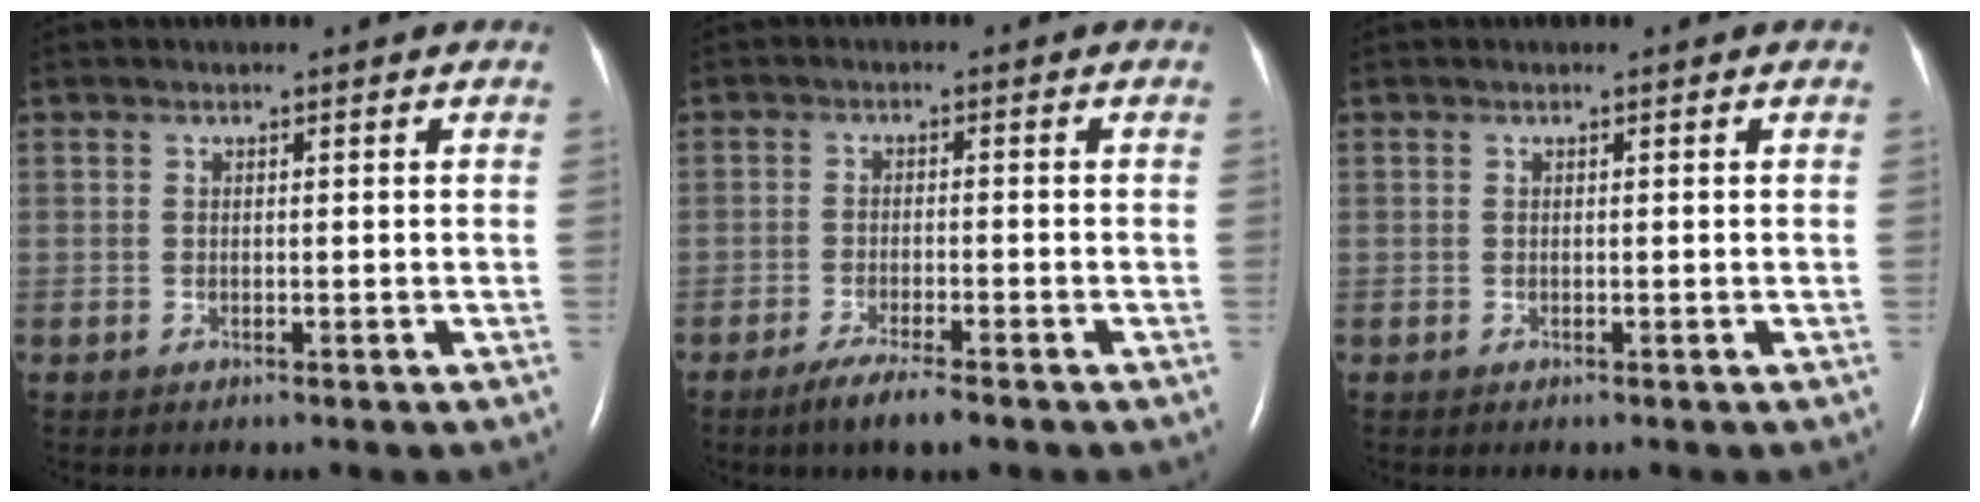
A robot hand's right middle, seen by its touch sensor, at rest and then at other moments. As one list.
[{"total": 5.1, "force": [-3.6, 0.4, 3.6], "torque": [-0.071, -0.012, -0.059]}, {"total": 0.0}]